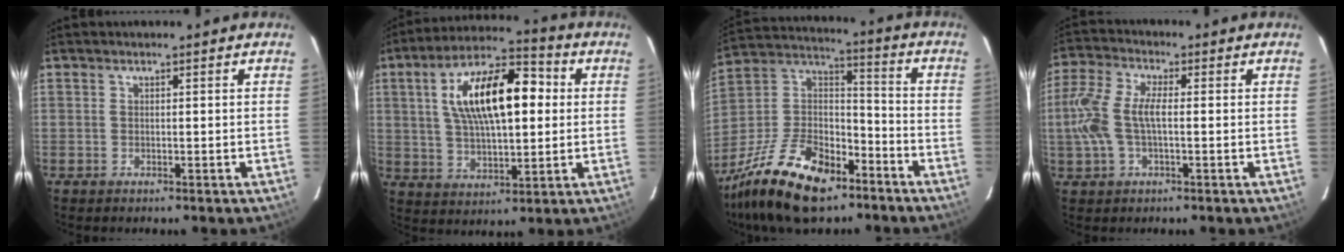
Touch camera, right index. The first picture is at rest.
{"total": 17.5, "force": [3.4, 7.5, 15.4], "torque": [-0.270, 0.031, 0.056]}
{"total": 22.7, "force": [-14.9, 10.8, 13.2], "torque": [-0.284, 0.004, -0.255]}
{"total": 9.6, "force": [-0.6, 4.2, 8.6], "torque": [-0.193, 0.012, -0.013]}